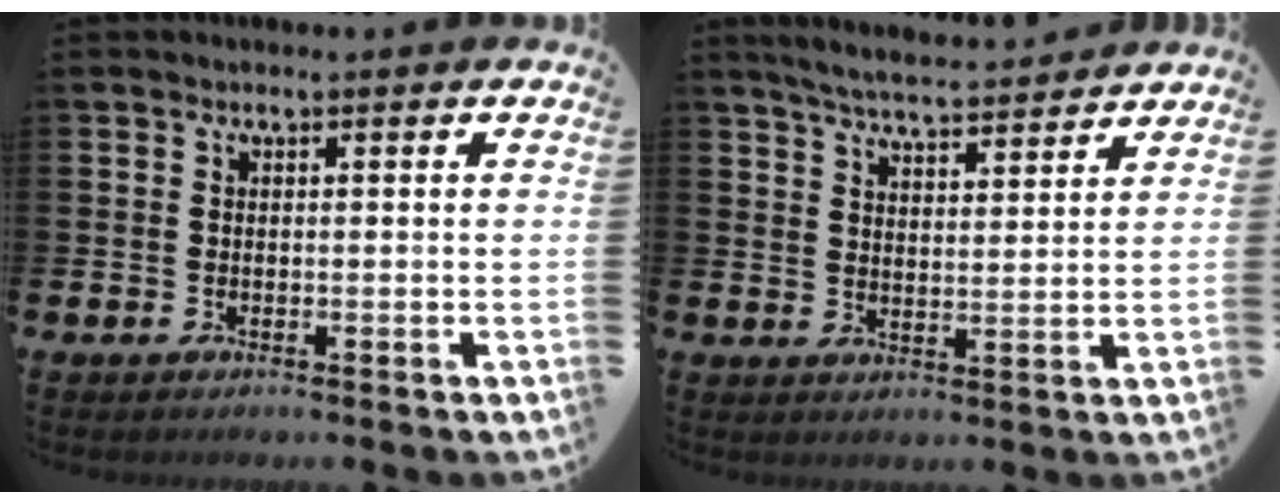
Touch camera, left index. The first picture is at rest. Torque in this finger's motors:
{"motor_torque": [0.77, -0.72, 0.31, 0.11]}